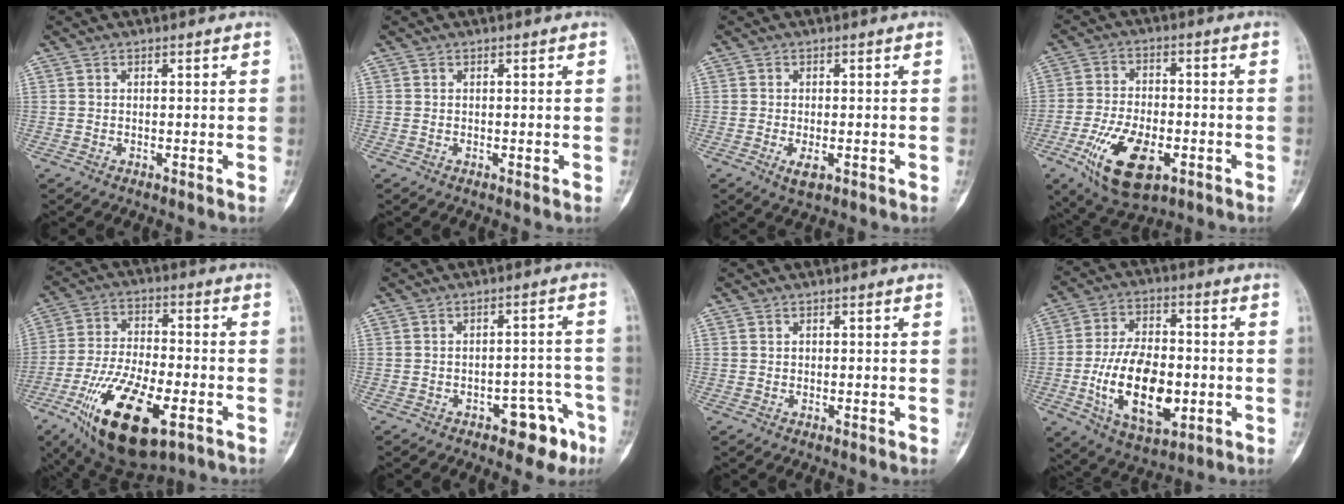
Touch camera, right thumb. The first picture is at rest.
{"total": 0.0}
{"total": 2.7, "force": [-1.0, 1.2, 2.2], "torque": [-0.043, -0.004, -0.017]}
{"total": 14.1, "force": [-5.7, 7.1, 10.8], "torque": [-0.192, 0.009, -0.094]}
{"total": 20.3, "force": [-9.0, 8.4, 16.1], "torque": [-0.309, 0.016, -0.147]}
{"total": 7.9, "force": [-4.6, 4.0, 5.1], "torque": [-0.033, 0.045, -0.054]}
{"total": 0.0}
{"total": 17.6, "force": [-3.6, 9.6, 14.3], "torque": [-0.234, 0.009, -0.051]}